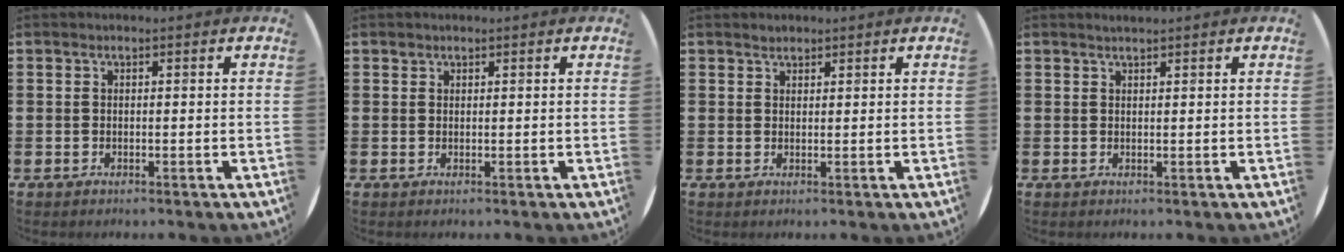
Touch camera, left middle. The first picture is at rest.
{"total": 0.5, "force": [0.4, 0.2, 0.0], "torque": [0.008, 0.000, 0.007]}
{"total": 1.1, "force": [1.0, 0.3, 0.1], "torque": [-0.002, 0.002, 0.020]}
{"total": 0.8, "force": [0.7, -0.1, 0.2], "torque": [-0.002, -0.001, 0.014]}